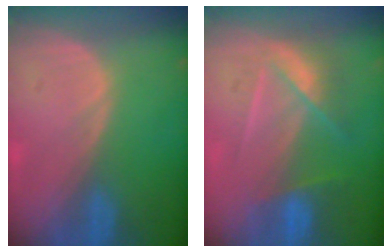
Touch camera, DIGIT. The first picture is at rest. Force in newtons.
{"total": 7.3, "press": 6.4, "slide": 3.5}